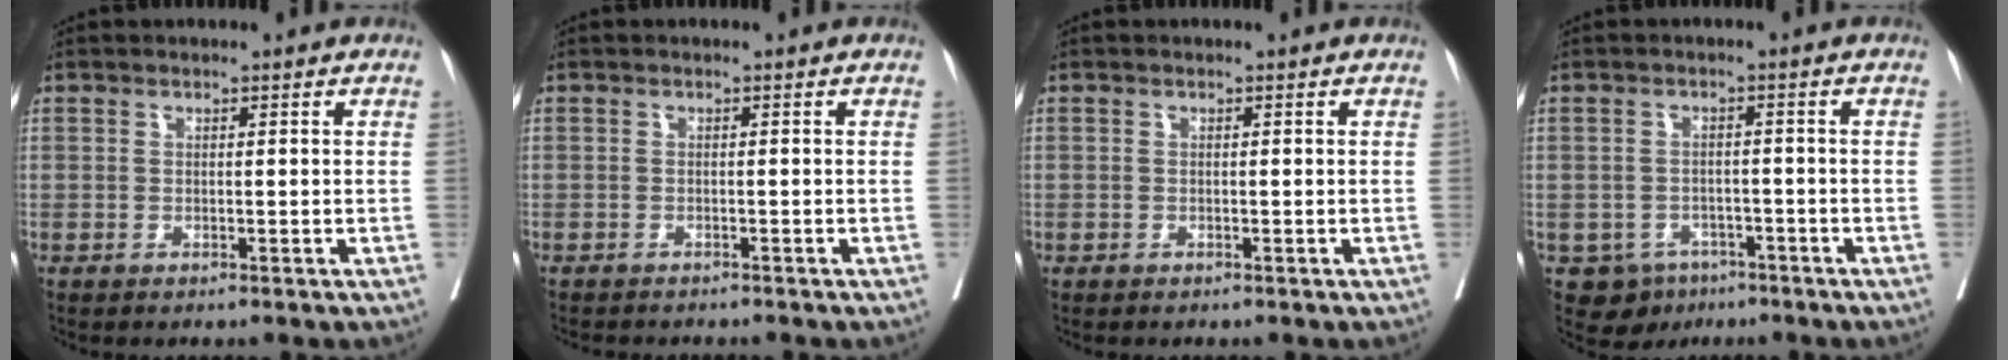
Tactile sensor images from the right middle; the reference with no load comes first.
{"total": 4.3, "force": [-3.9, 1.0, 1.5], "torque": [-0.021, -0.005, -0.051]}
{"total": 0.6, "force": [-0.3, 0.5, -0.1], "torque": [0.002, 0.007, -0.006]}
{"total": 4.8, "force": [-2.9, 3.7, 1.1], "torque": [-0.011, 0.007, -0.036]}